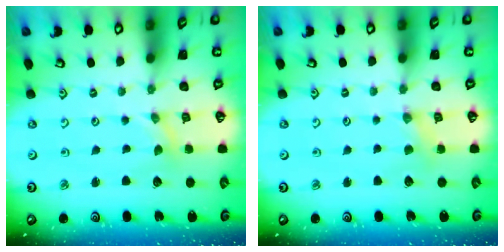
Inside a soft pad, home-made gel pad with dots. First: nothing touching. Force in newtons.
{"total": 2.4, "press": 2.4, "slide": 0.3}